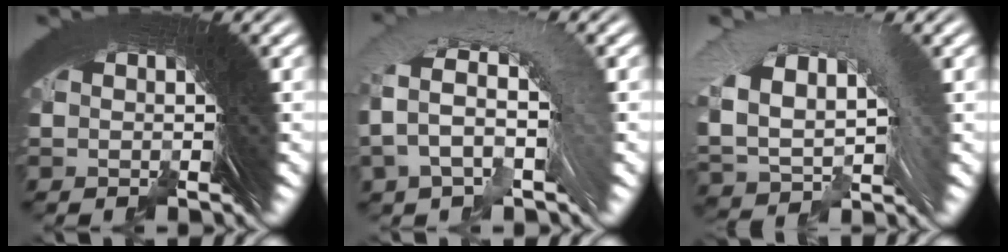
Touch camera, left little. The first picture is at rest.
{"total": 5.0, "force": [0.3, 2.8, 4.2], "torque": [-0.073, 0.015, 0.001]}
{"total": 8.0, "force": [1.3, 5.4, 5.8], "torque": [-0.118, 0.004, 0.026]}